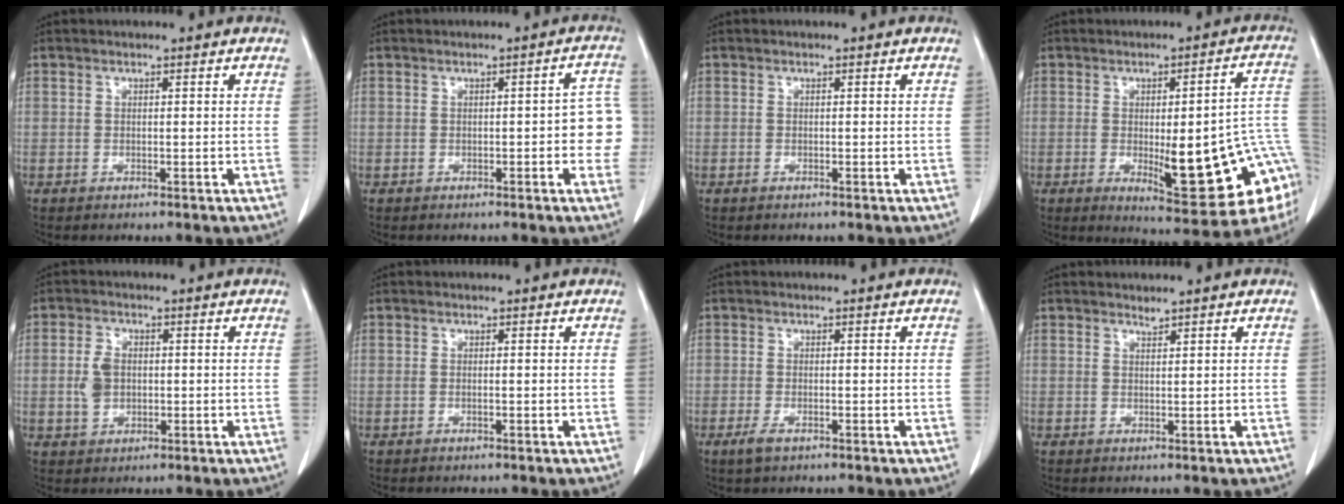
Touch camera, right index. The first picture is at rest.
{"total": 5.8, "force": [-0.6, 1.6, 5.5], "torque": [-0.042, 0.015, -0.012]}
{"total": 0.0}
{"total": 19.6, "force": [-3.9, 4.2, 18.7], "torque": [-0.162, 0.013, -0.030]}
{"total": 4.1, "force": [-0.1, 2.9, 2.9], "torque": [-0.063, 0.008, 0.004]}
{"total": 0.0}
{"total": 2.0, "force": [-1.1, 0.7, 1.5], "torque": [-0.034, -0.002, -0.017]}
{"total": 0.7, "force": [0.7, -0.1, 0.1], "torque": [-0.007, -0.005, 0.013]}